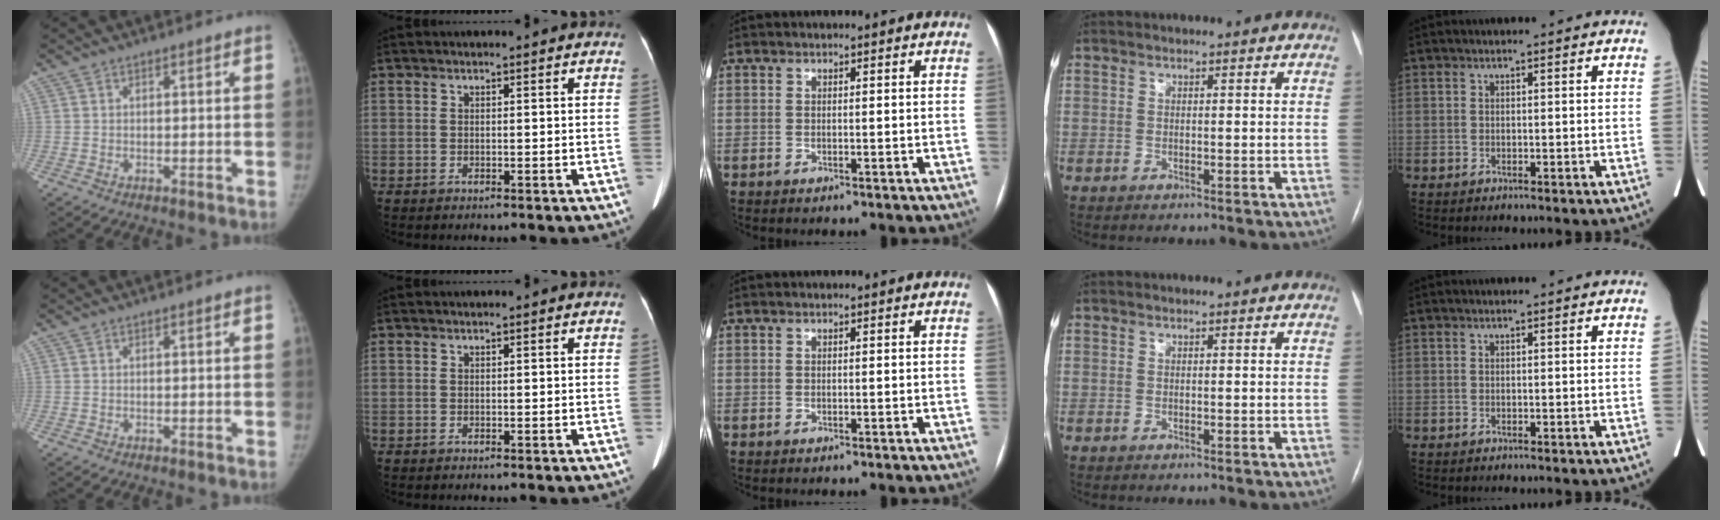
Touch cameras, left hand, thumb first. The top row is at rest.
{}